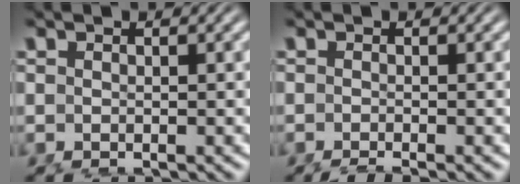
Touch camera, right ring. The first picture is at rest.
{"total": 3.4, "force": [-3.0, 0.4, 1.5], "torque": [-0.013, -0.009, -0.041]}